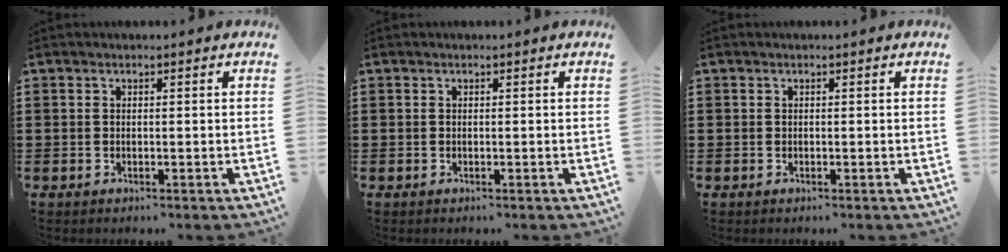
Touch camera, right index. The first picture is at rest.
{"total": 0.0}
{"total": 0.0}